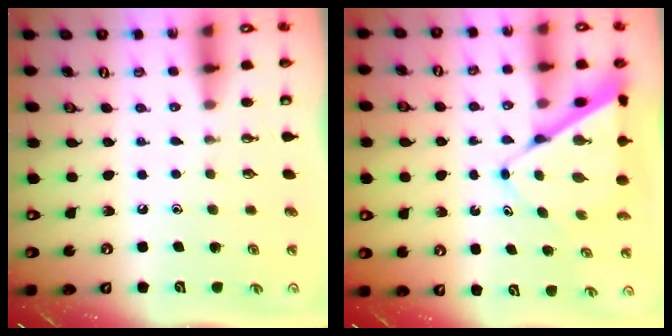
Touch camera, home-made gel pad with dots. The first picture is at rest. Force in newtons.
{"total": 8.5, "press": 8.5, "slide": 0.6}